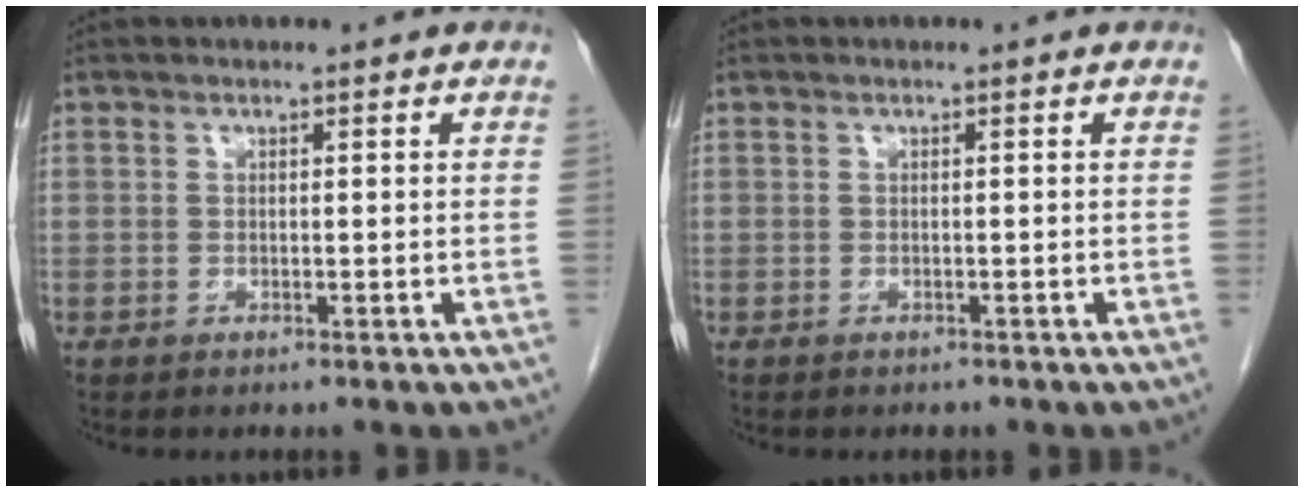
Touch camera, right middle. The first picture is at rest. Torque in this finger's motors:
{"motor_torque": [-0.03, 0.03, 0.00, 0.00]}